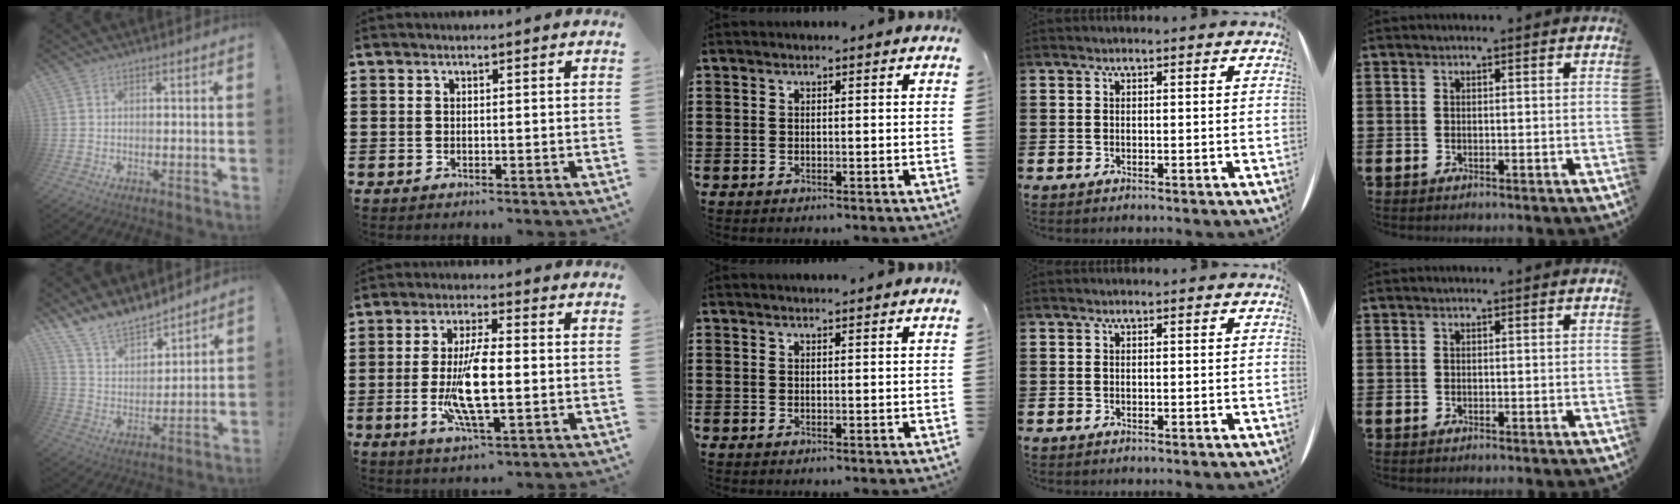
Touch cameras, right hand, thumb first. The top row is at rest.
{"thumb": {"total": 11.8, "force": [11.0, 3.3, 2.5], "torque": [-0.072, -0.091, 0.209]}, "index": {"total": 9.5, "force": [-1.4, 2.5, 9.1], "torque": [-0.186, -0.011, -0.028]}, "middle": {"total": 0.6, "force": [0.6, 0.0, 0.1], "torque": [-0.003, -0.001, 0.012]}}